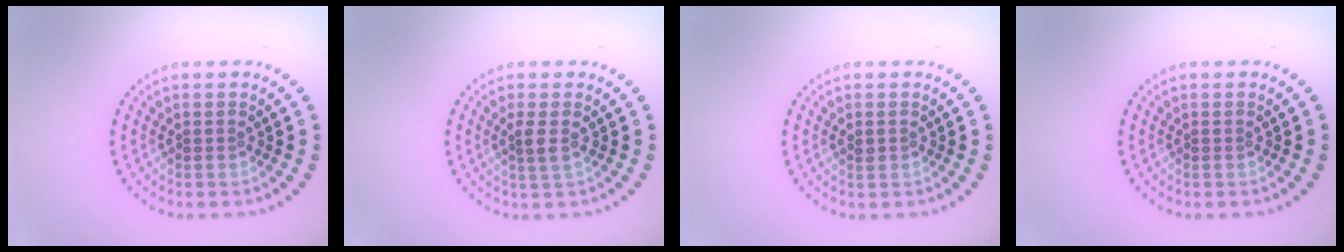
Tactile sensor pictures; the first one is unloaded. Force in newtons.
{"total": 1.4, "press": 1.2, "slide": 0.8}
{"total": 0.7, "press": 0.7, "slide": 0.0}
{"total": 0.0}